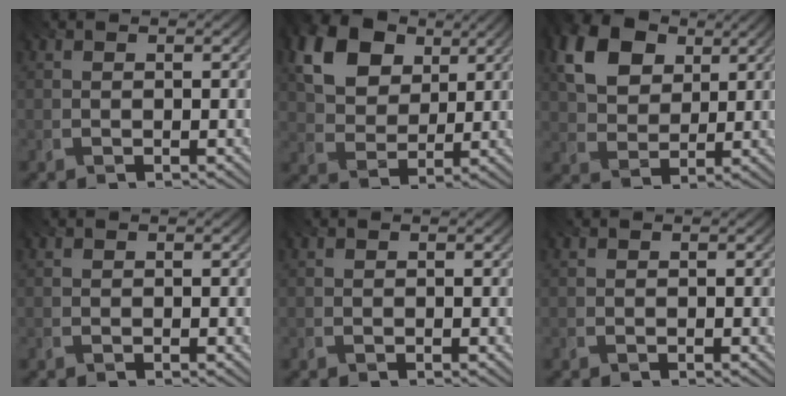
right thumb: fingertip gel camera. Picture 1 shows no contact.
{"total": 15.5, "force": [7.4, 10.8, 8.4], "torque": [-0.213, 0.029, 0.145]}
{"total": 10.9, "force": [4.7, 7.3, 6.5], "torque": [-0.159, 0.014, 0.072]}
{"total": 0.0}
{"total": 0.0}
{"total": 0.0}